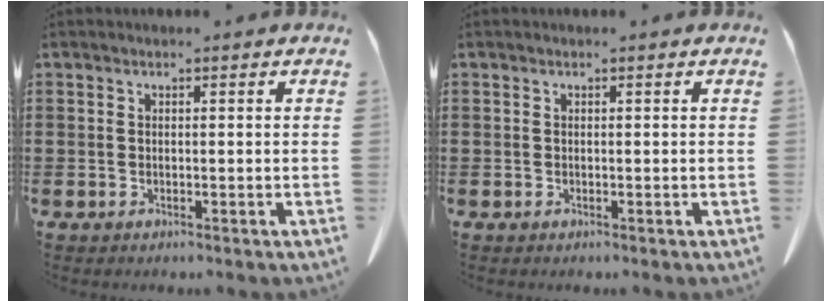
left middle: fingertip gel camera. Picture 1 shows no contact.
{"total": 0.0}